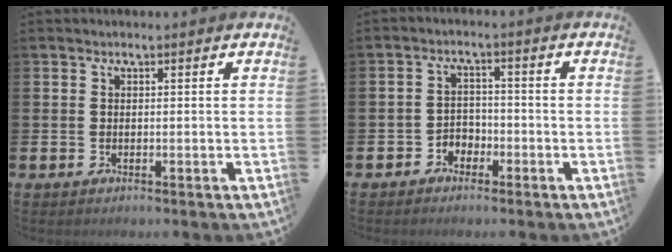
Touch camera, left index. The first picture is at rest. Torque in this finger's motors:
{"motor_torque": [-0.09, 0.13, 0.06, 0.03]}